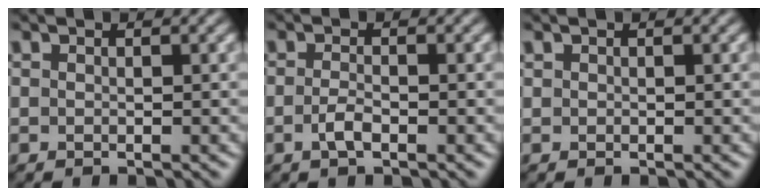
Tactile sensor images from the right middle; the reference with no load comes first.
{"total": 1.6, "force": [-0.9, 0.6, 1.2], "torque": [-0.028, -0.004, -0.020]}
{"total": 0.0}